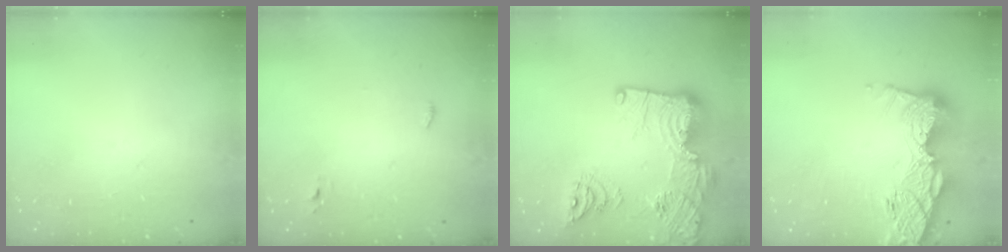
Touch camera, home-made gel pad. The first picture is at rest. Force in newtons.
{"total": 2.8, "press": 2.6, "slide": 0.9}
{"total": 25.2, "press": 24.5, "slide": 5.9}
{"total": 16.5, "press": 16.4, "slide": 1.6}